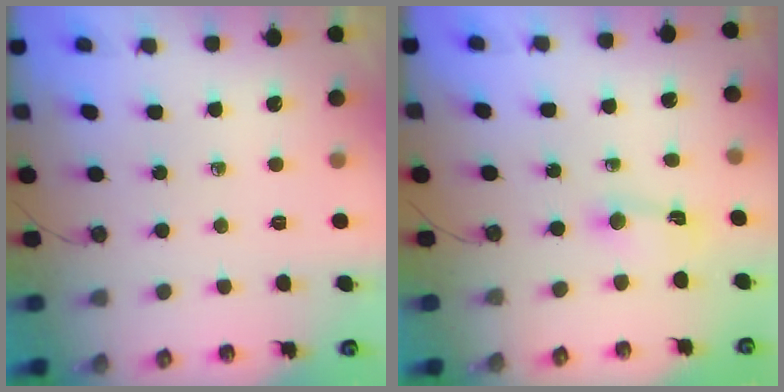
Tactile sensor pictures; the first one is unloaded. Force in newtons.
{"total": 1.9, "press": 1.9, "slide": 0.4}